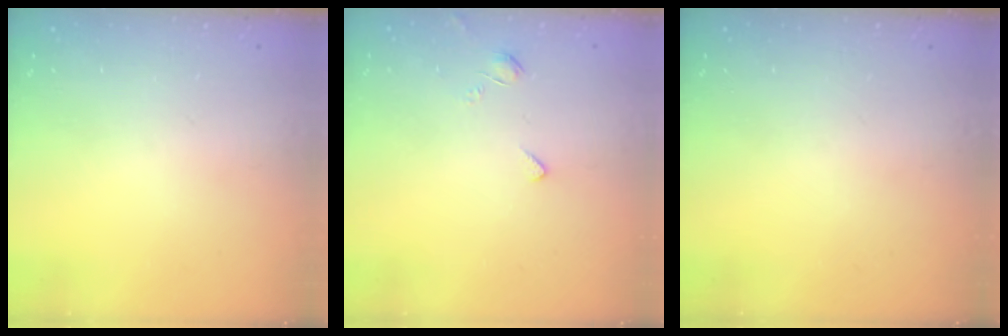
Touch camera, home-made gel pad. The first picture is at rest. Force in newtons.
{"total": 2.0, "press": 2.0, "slide": 0.5}
{"total": 0.0}